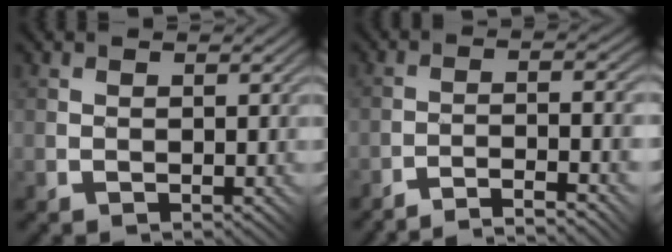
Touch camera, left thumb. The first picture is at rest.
{"total": 6.6, "force": [-5.2, -0.3, 4.1], "torque": [-0.063, 0.020, -0.087]}